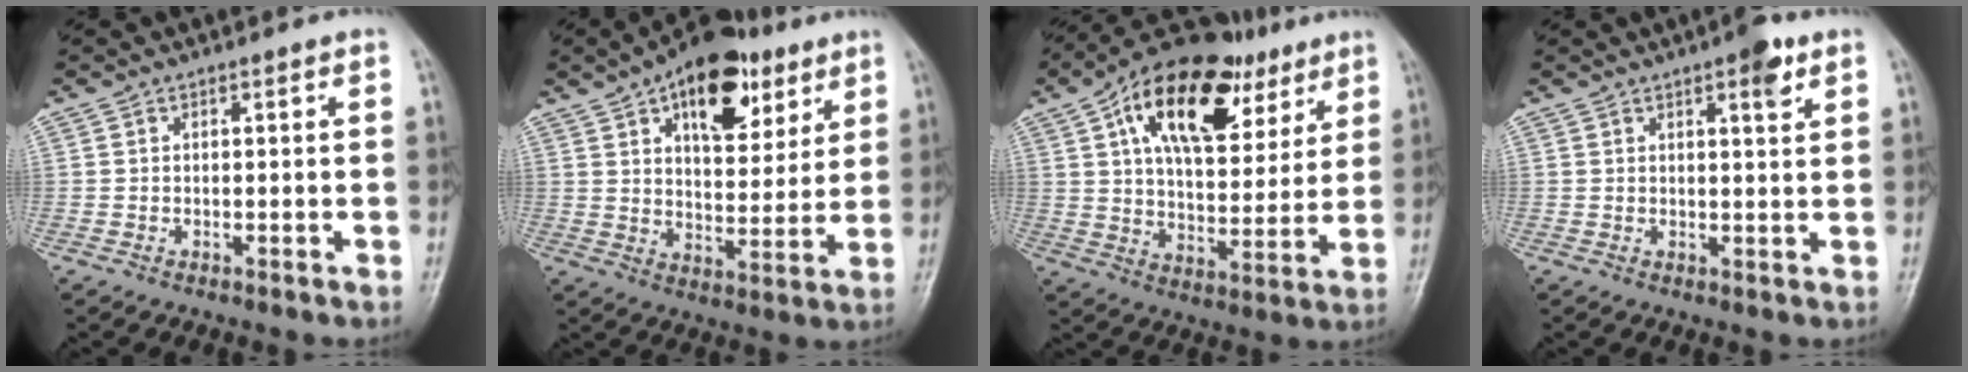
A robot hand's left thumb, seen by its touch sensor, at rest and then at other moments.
{"total": 17.4, "force": [9.2, 9.1, 11.7], "torque": [-0.125, -0.027, 0.140]}
{"total": 23.3, "force": [11.3, 12.2, 16.3], "torque": [-0.222, -0.009, 0.181]}
{"total": 4.4, "force": [2.5, 1.2, 3.4], "torque": [-0.042, -0.010, 0.031]}